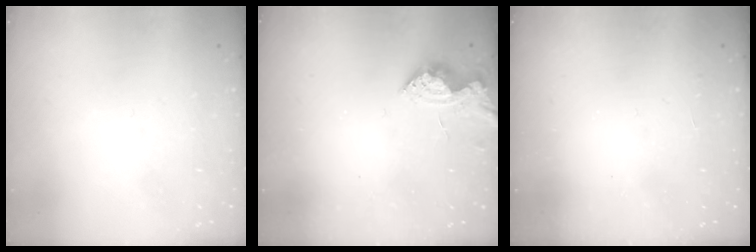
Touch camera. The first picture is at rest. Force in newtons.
{"total": 7.8, "press": 7.8, "slide": 0.2}
{"total": 2.2, "press": 2.2, "slide": 0.4}